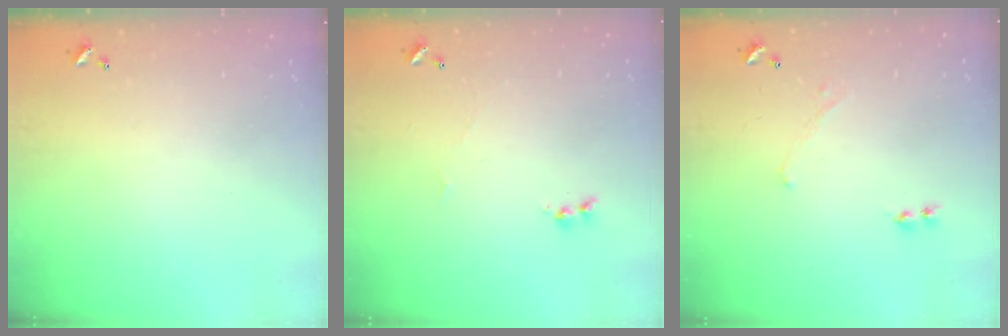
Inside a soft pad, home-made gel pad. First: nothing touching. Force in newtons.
{"total": 1.6, "press": 1.5, "slide": 0.4}
{"total": 0.7, "press": 0.6, "slide": 0.2}